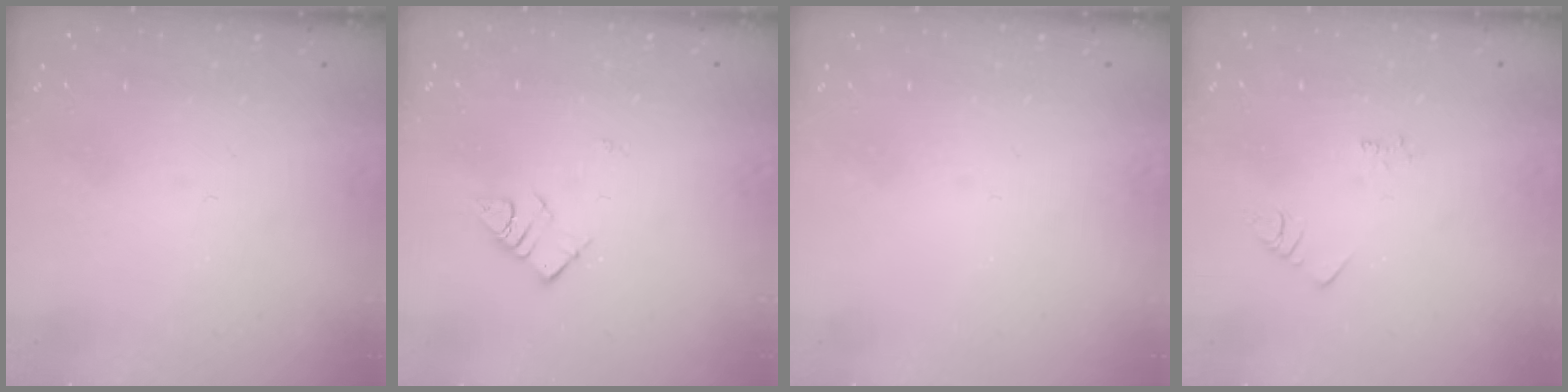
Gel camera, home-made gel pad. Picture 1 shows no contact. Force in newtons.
{"total": 5.0, "press": 5.0, "slide": 0.2}
{"total": 0.0}
{"total": 2.2, "press": 2.1, "slide": 0.4}